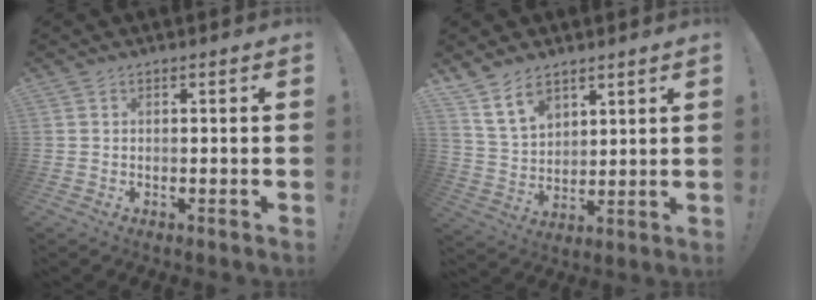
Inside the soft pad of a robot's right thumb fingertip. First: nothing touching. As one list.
[{"total": 10.4, "force": [7.4, 6.1, 4.2], "torque": [-0.081, -0.041, 0.146]}]